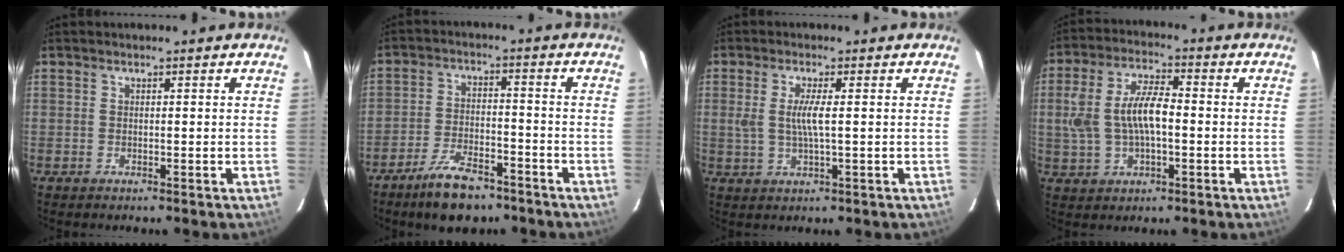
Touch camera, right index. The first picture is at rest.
{"total": 9.9, "force": [-7.5, 4.0, 5.2], "torque": [-0.117, 0.001, -0.125]}
{"total": 4.4, "force": [0.4, 0.4, 4.4], "torque": [-0.088, -0.004, 0.009]}
{"total": 10.5, "force": [-0.4, 5.1, 9.2], "torque": [-0.190, 0.014, -0.002]}